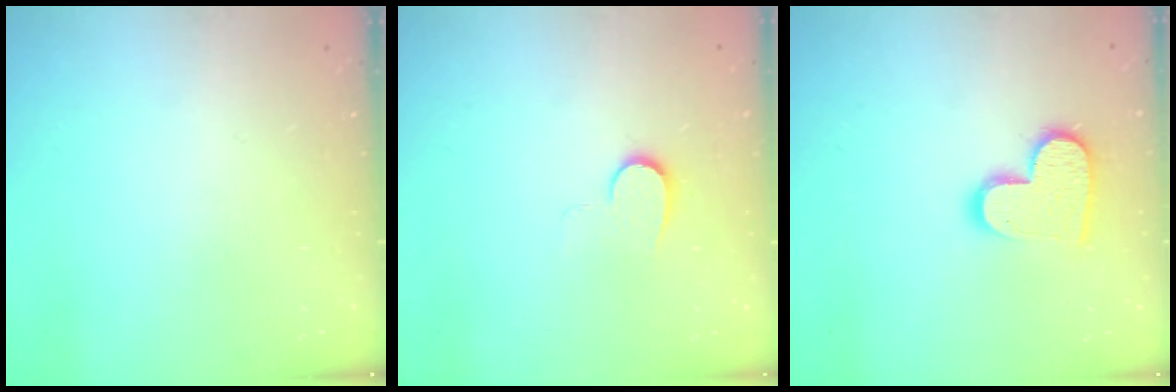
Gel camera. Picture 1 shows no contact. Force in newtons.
{"total": 8.0, "press": 7.9, "slide": 0.7}
{"total": 13.3, "press": 13.3, "slide": 1.1}